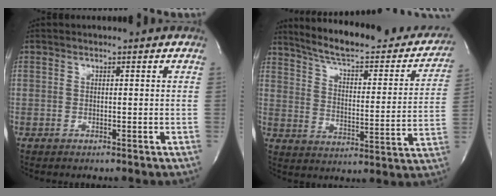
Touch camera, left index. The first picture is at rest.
{"total": 25.6, "force": [22.0, 5.8, 11.6], "torque": [-0.161, -0.037, 0.281]}